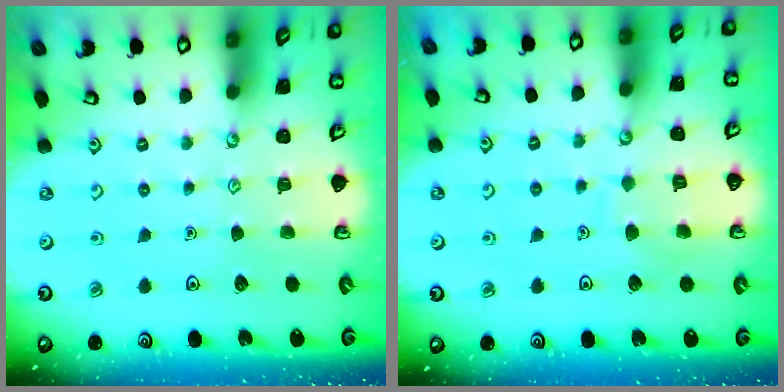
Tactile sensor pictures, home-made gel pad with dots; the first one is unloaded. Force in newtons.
{"total": 6.0, "press": 6.0, "slide": 0.6}